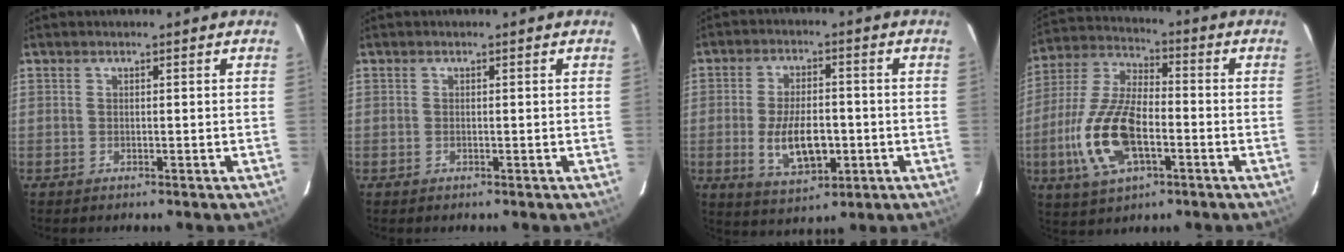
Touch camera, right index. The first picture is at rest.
{"total": 0.0}
{"total": 10.4, "force": [-2.3, 5.0, 8.7], "torque": [-0.171, -0.007, -0.029]}
{"total": 16.1, "force": [-4.9, 7.3, 13.5], "torque": [-0.298, -0.005, -0.089]}